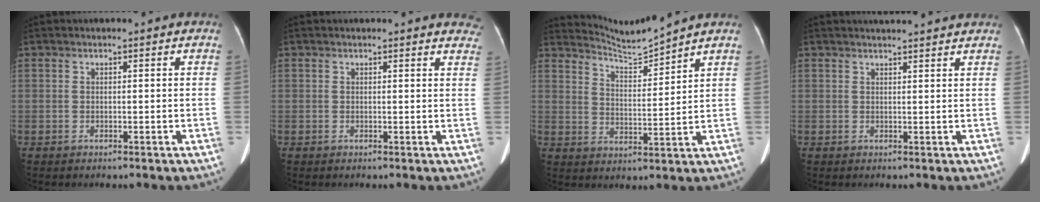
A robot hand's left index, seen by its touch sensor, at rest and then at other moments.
{"total": 6.4, "force": [6.1, 1.6, 1.0], "torque": [0.019, -0.013, 0.034]}
{"total": 5.9, "force": [5.6, -1.8, -0.4], "torque": [-0.007, -0.018, 0.110]}
{"total": 6.2, "force": [5.8, 0.2, 2.1], "torque": [-0.027, 0.021, 0.064]}